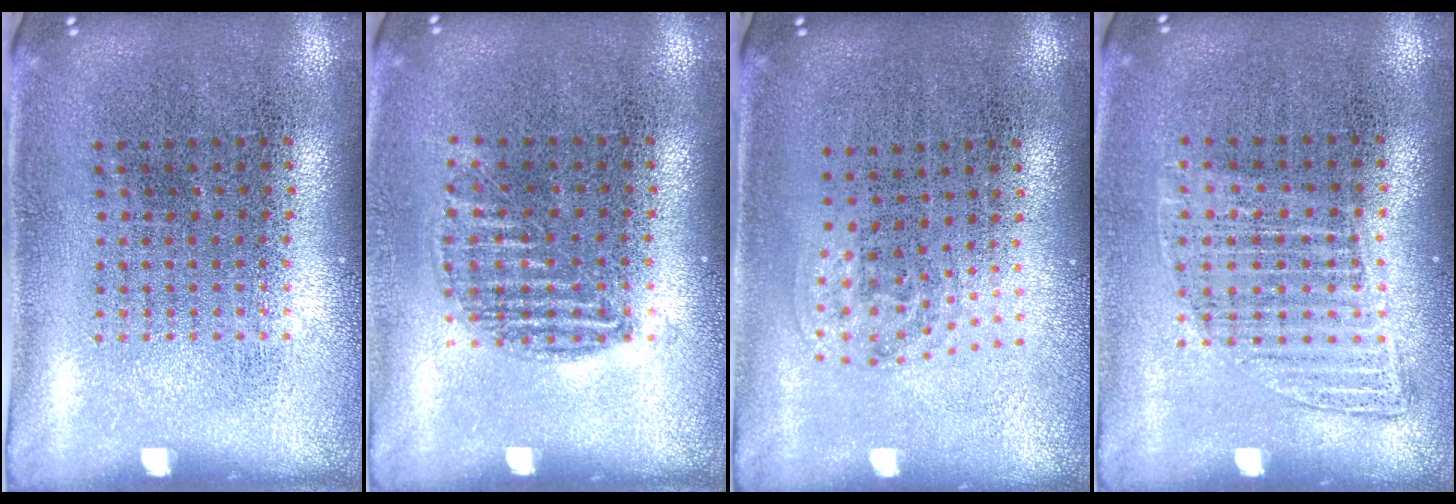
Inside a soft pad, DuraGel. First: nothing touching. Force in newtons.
{"total": 0.9, "press": 0.8, "slide": 0.4}
{"total": 0.9, "press": 0.6, "slide": 0.7}
{"total": 1.1, "press": 1.0, "slide": 0.5}